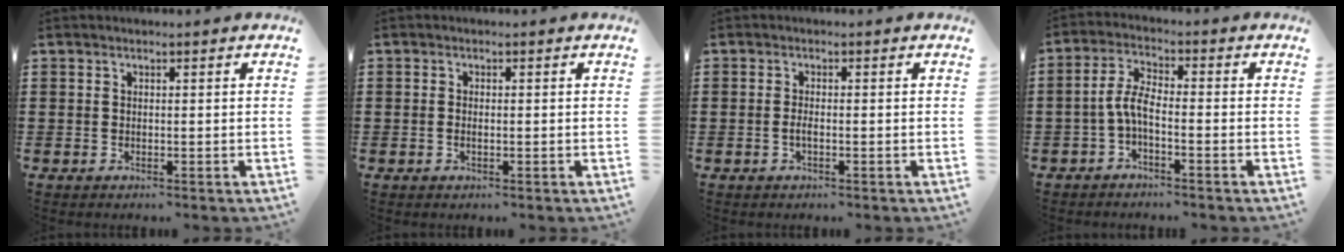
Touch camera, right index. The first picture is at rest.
{"total": 0.7, "force": [-0.2, 0.2, 0.7], "torque": [-0.014, -0.003, -0.002]}
{"total": 1.5, "force": [-0.5, 0.3, 1.4], "torque": [-0.026, -0.001, -0.008]}
{"total": 4.6, "force": [-1.7, 1.5, 4.0], "torque": [-0.095, 0.001, -0.039]}